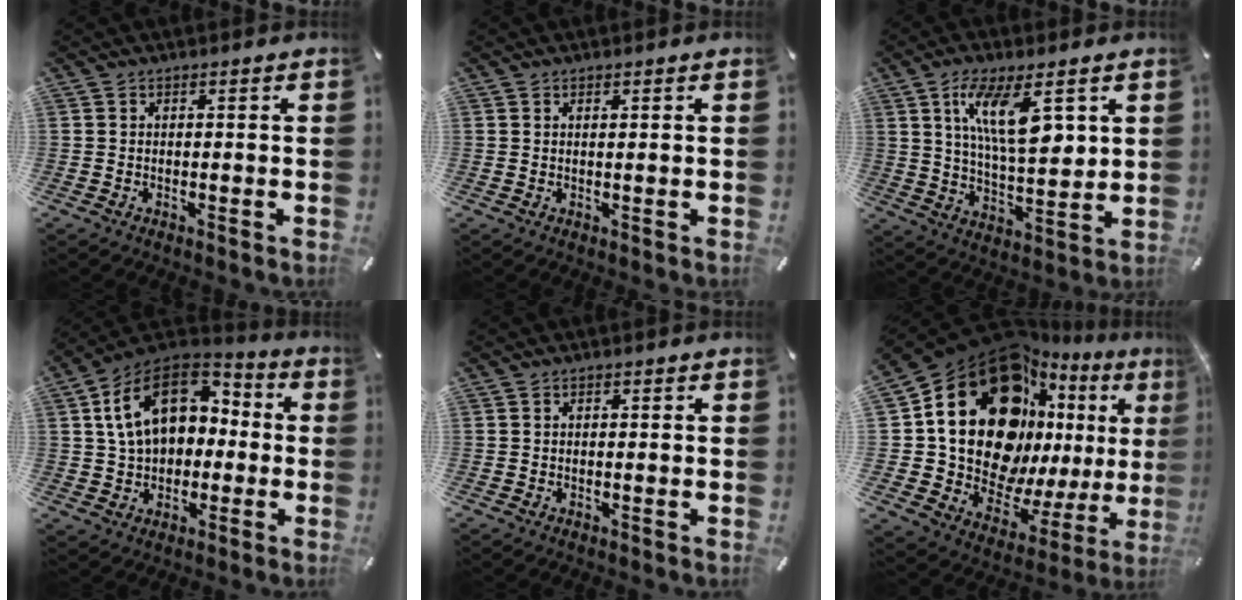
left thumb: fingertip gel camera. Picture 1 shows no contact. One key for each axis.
{"total": 0.7, "fx": 0.5, "fy": 0.0, "fz": 0.5, "tx": -0.009, "ty": -0.001, "tz": 0.009}
{"total": 14.1, "fx": 6.7, "fy": 4.9, "fz": 11.4, "tx": -0.199, "ty": -0.019, "tz": 0.112}
{"total": 16.6, "fx": 3.7, "fy": 12.2, "fz": 10.6, "tx": -0.206, "ty": 0.000, "tz": 0.067}
{"total": 0.6, "fx": 0.0, "fy": 0.3, "fz": 0.5, "tx": -0.009, "ty": 0.000, "tz": -0.001}
{"total": 27.2, "fx": 8.5, "fy": 18.4, "fz": 18.1, "tx": -0.292, "ty": -0.097, "tz": 0.175}